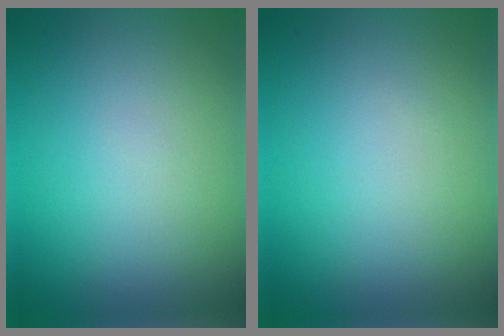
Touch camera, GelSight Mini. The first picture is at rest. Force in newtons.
{"total": 0.0}